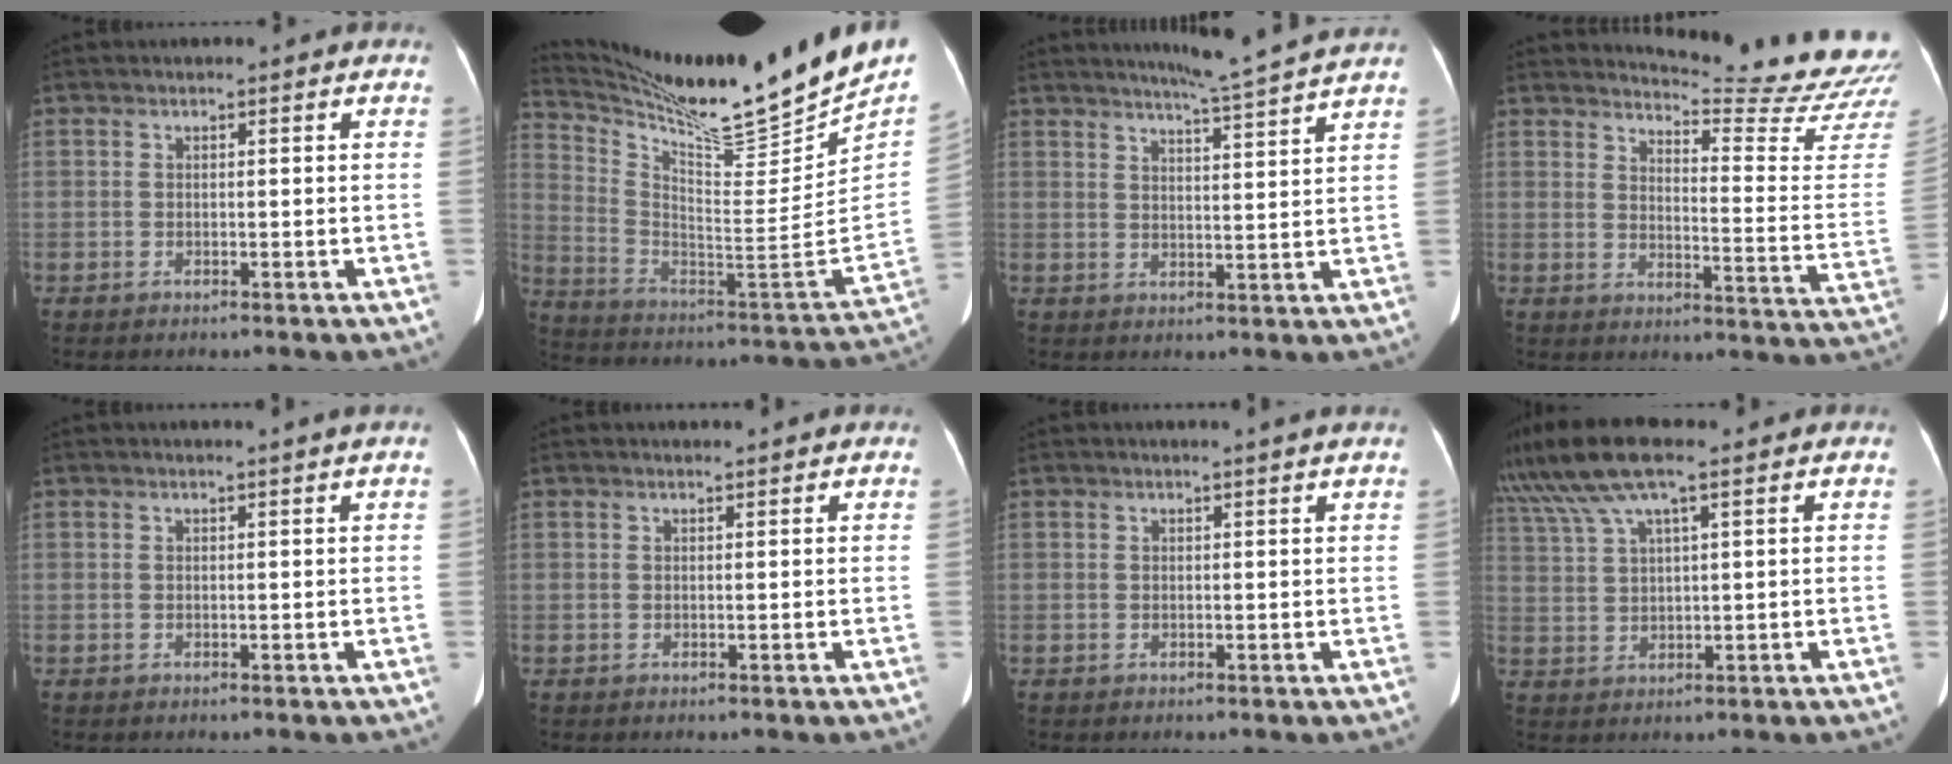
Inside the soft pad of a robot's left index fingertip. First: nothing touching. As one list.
[{"total": 22.8, "force": [20.5, -0.7, 9.9], "torque": [-0.179, -0.091, 0.325]}, {"total": 9.1, "force": [8.3, -1.8, 3.4], "torque": [-0.058, -0.009, 0.109]}, {"total": 18.8, "force": [18.5, -1.4, 3.2], "torque": [-0.050, -0.155, 0.206]}, {"total": 1.0, "force": [0.8, -0.4, 0.5], "torque": [-0.014, -0.003, 0.018]}, {"total": 2.3, "force": [2.2, 0.1, 0.5], "torque": [-0.009, 0.016, 0.027]}, {"total": 2.0, "force": [1.8, -0.6, 0.7], "torque": [-0.018, -0.003, 0.022]}, {"total": 9.9, "force": [7.3, 0.9, 6.5], "torque": [-0.138, 0.033, 0.140]}]